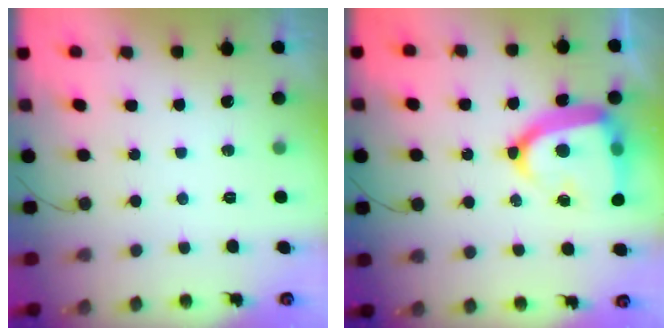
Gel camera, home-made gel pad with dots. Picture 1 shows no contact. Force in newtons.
{"total": 18.8, "press": 18.8, "slide": 1.5}